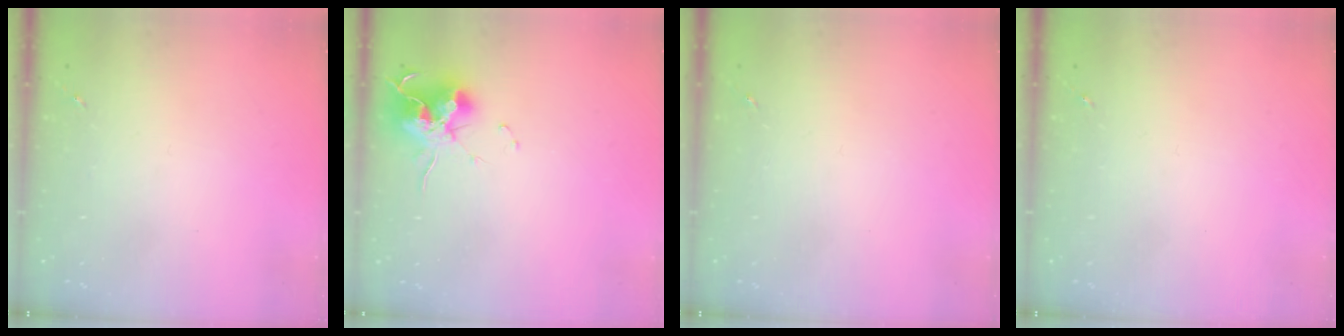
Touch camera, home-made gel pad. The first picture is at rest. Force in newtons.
{"total": 14.3, "press": 14.2, "slide": 1.4}
{"total": 0.0}
{"total": 0.0}